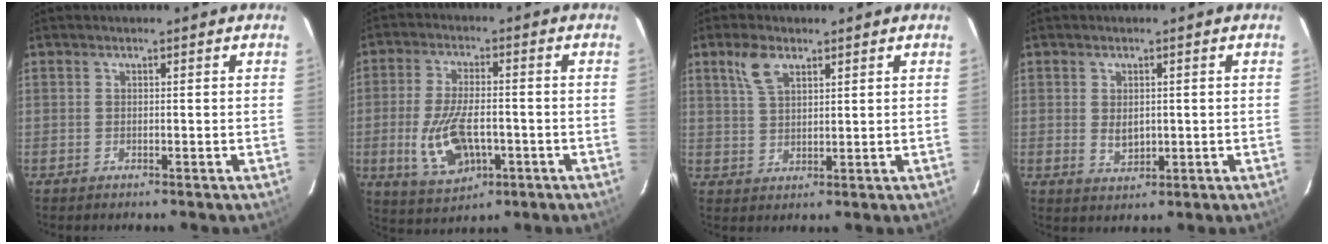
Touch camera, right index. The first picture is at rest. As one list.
[{"total": 11.3, "force": [-3.0, 5.4, 9.4], "torque": [-0.197, -0.011, -0.045]}, {"total": 5.4, "force": [3.2, 2.8, 3.4], "torque": [-0.071, 0.012, 0.064]}, {"total": 3.4, "force": [0.1, 2.4, 2.5], "torque": [-0.043, -0.005, 0.008]}]